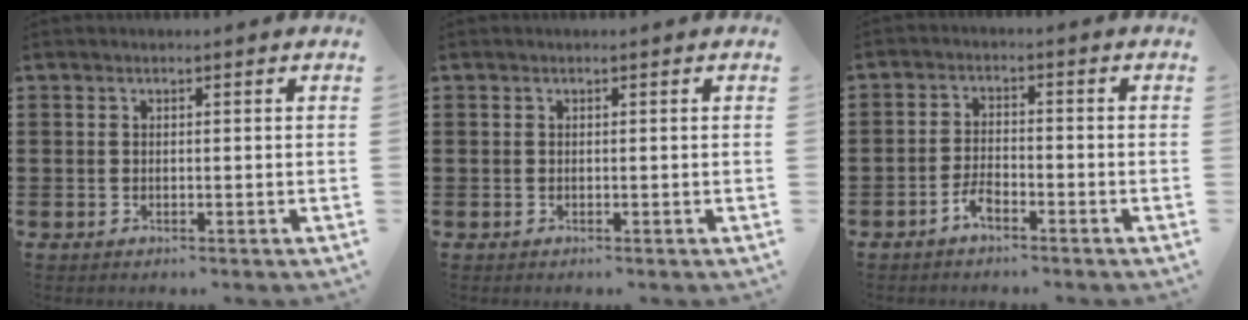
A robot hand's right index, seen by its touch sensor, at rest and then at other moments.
{"total": 0.0}
{"total": 3.0, "force": [-2.2, 1.1, 1.7], "torque": [-0.039, 0.004, -0.045]}